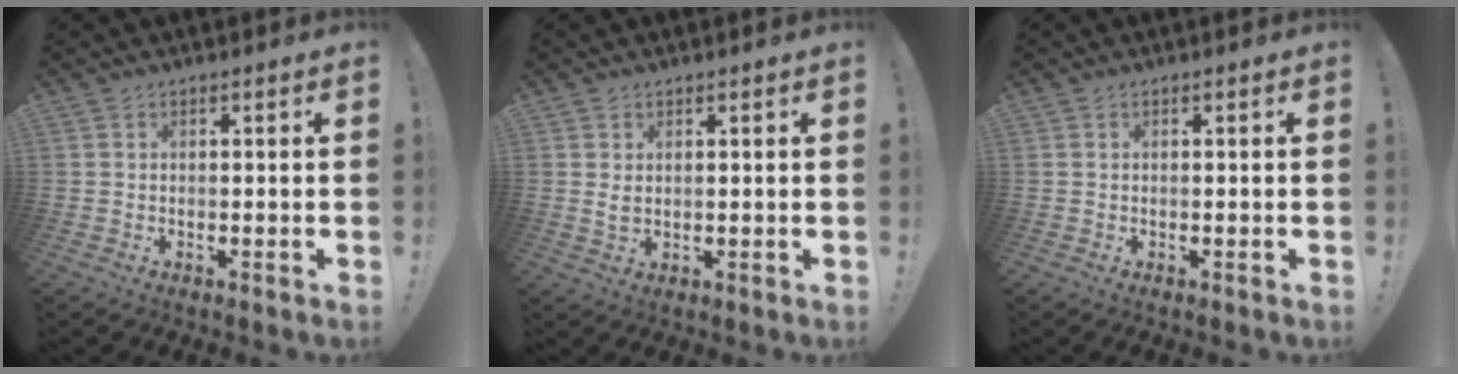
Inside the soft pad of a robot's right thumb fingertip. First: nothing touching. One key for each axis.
{"total": 2.6, "fx": 1.0, "fy": 1.4, "fz": 1.9, "tx": -0.025, "ty": -0.003, "tz": 0.016}
{"total": 0.0}